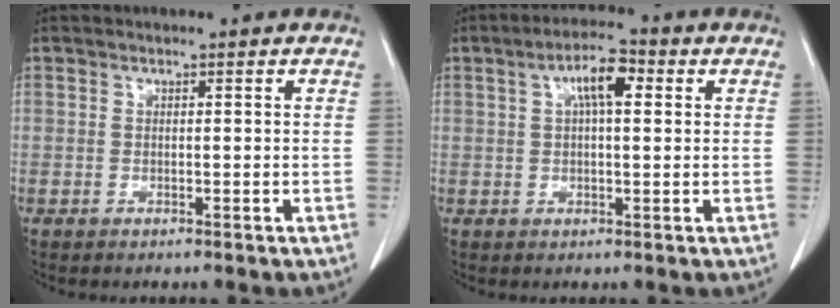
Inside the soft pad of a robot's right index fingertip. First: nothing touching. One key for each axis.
{"total": 5.9, "fx": 1.8, "fy": 1.6, "fz": 5.3, "tx": -0.097, "ty": 0.018, "tz": 0.029}